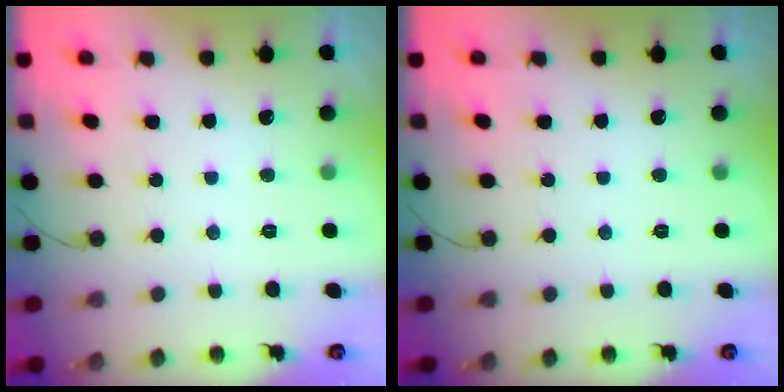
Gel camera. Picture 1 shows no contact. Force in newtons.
{"total": 0.0}